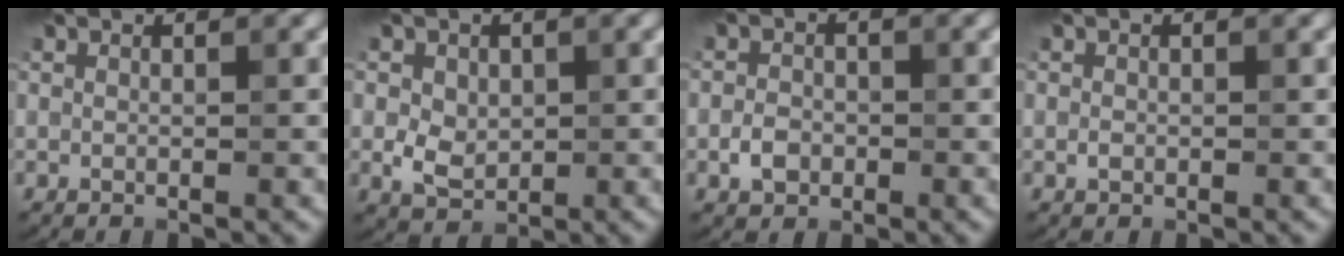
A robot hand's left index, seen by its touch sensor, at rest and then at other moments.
{"total": 2.9, "force": [0.2, 2.3, 1.7], "torque": [-0.034, -0.005, 0.003]}
{"total": 2.1, "force": [-0.8, 1.6, 1.1], "torque": [-0.018, 0.001, -0.020]}
{"total": 0.6, "force": [-0.1, 0.5, 0.4], "torque": [-0.006, -0.002, -0.003]}